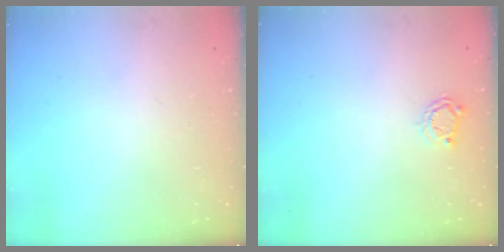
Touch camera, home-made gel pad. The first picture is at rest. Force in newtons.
{"total": 4.2, "press": 4.2, "slide": 0.6}